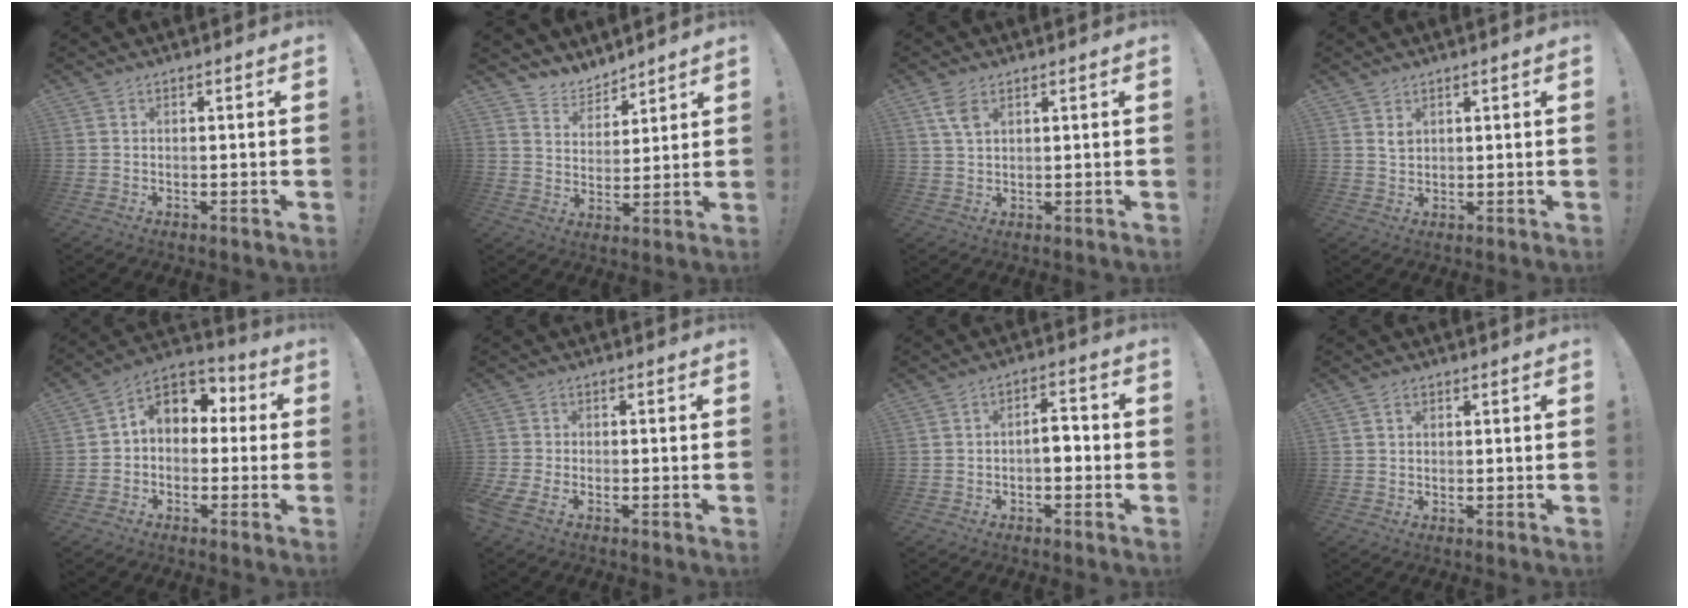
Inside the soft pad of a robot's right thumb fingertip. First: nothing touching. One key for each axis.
{"total": 5.7, "fx": 4.9, "fy": 3.1, "fz": -0.1, "tx": -0.008, "ty": -0.048, "tz": 0.094}
{"total": 4.6, "fx": 2.3, "fy": 2.4, "fz": 3.2, "tx": -0.059, "ty": -0.004, "tz": 0.044}
{"total": 2.2, "fx": 1.6, "fy": 1.1, "fz": 1.1, "tx": -0.008, "ty": -0.012, "tz": 0.027}
{"total": 8.1, "fx": 1.2, "fy": 6.6, "fz": 4.6, "tx": -0.068, "ty": 0.003, "tz": 0.029}
{"total": 2.5, "fx": -1.2, "fy": 0.9, "fz": 2.0, "tx": -0.053, "ty": -0.011, "tz": -0.025}
{"total": 5.7, "fx": -1.5, "fy": 3.1, "fz": 4.6, "tx": -0.077, "ty": 0.008, "tz": -0.029}
{"total": 1.2, "fx": 0.4, "fy": 1.0, "fz": 0.5, "tx": -0.001, "ty": 0.000, "tz": 0.005}